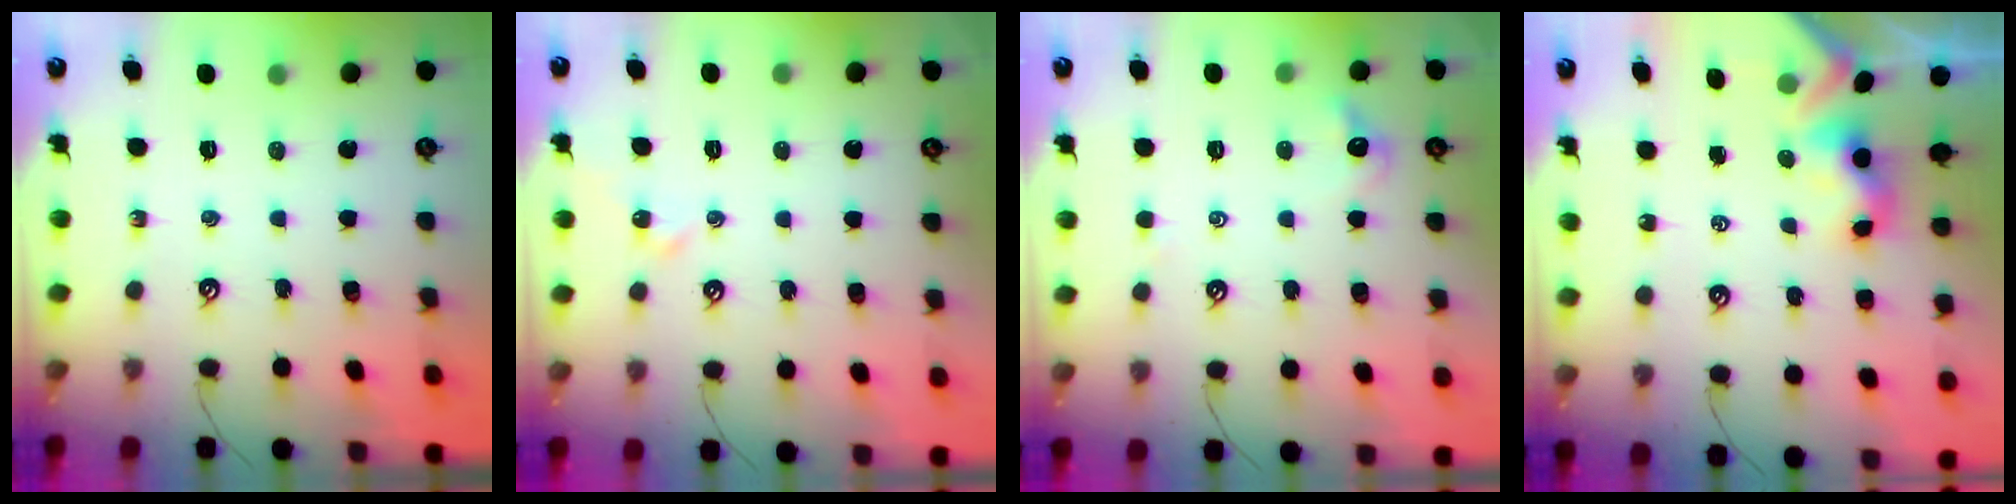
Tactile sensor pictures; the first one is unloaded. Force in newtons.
{"total": 0.5, "press": 0.4, "slide": 0.4}
{"total": 2.7, "press": 2.6, "slide": 0.7}
{"total": 3.1, "press": 3.1, "slide": 0.4}